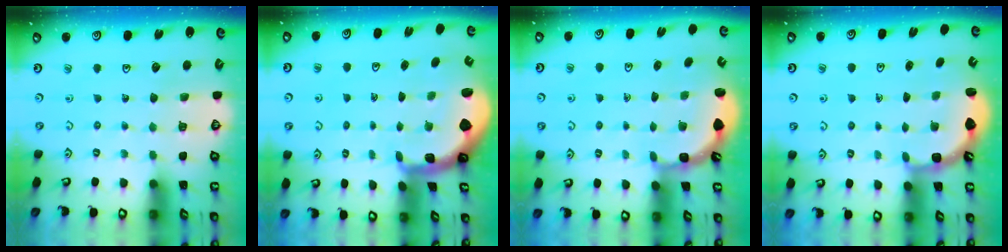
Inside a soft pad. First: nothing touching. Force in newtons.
{"total": 1.9, "press": 1.9, "slide": 0.4}
{"total": 2.1, "press": 1.9, "slide": 0.9}
{"total": 3.2, "press": 2.3, "slide": 2.2}